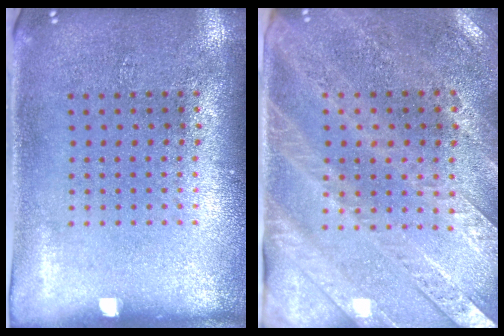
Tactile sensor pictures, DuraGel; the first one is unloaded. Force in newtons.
{"total": 3.0, "press": 2.6, "slide": 1.4}